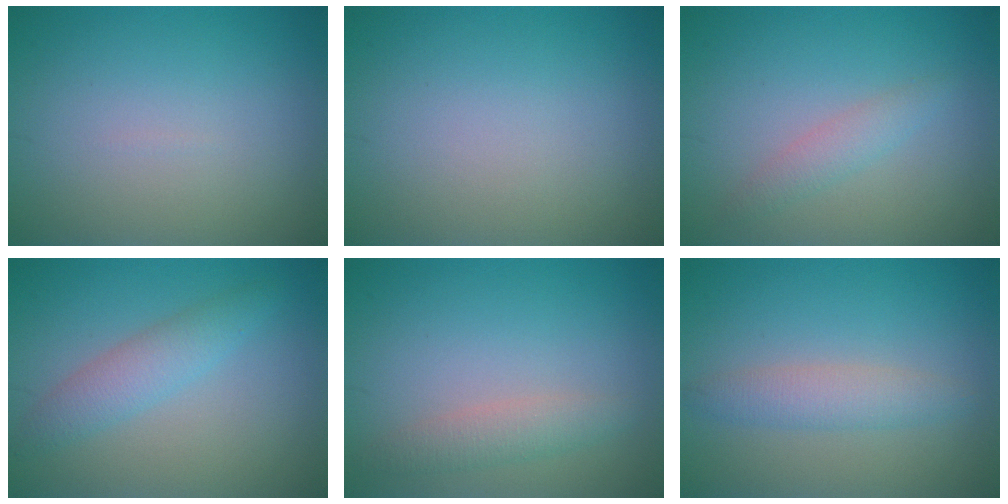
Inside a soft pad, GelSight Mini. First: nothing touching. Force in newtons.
{"total": 0.0}
{"total": 1.6, "press": 1.6, "slide": 0.1}
{"total": 2.8, "press": 2.8, "slide": 0.0}
{"total": 2.0, "press": 2.0, "slide": 0.1}
{"total": 2.5, "press": 2.5, "slide": 0.0}